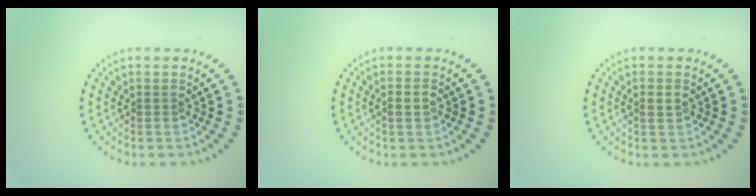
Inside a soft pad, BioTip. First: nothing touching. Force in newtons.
{"total": 1.1, "press": 1.0, "slide": 0.2}
{"total": 0.9, "press": 0.9, "slide": 0.1}